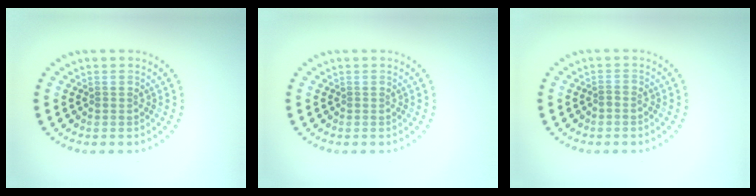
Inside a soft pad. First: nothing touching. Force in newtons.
{"total": 0.0}
{"total": 0.5, "press": 0.2, "slide": 0.5}